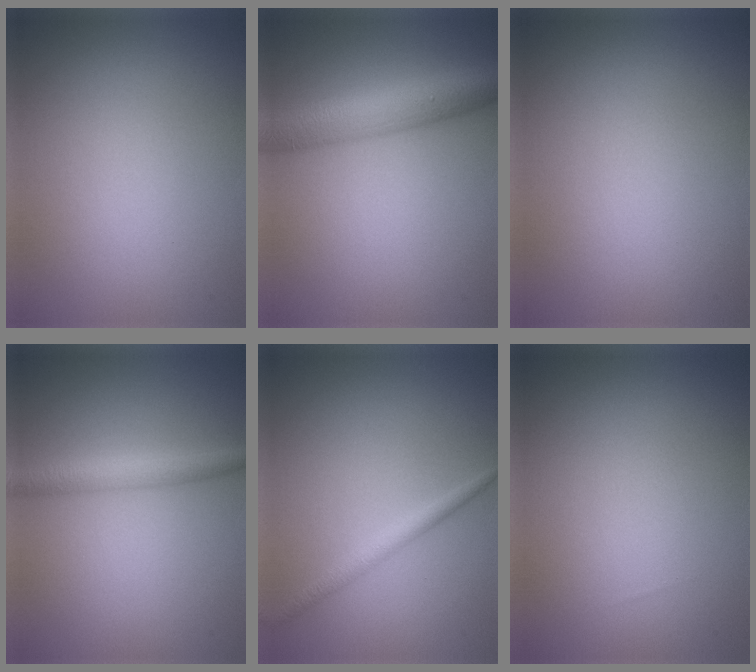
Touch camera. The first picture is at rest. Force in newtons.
{"total": 6.3, "press": 6.3, "slide": 0.2}
{"total": 0.0}
{"total": 2.7, "press": 2.7, "slide": 0.1}
{"total": 1.7, "press": 1.7, "slide": 0.1}
{"total": 0.0}